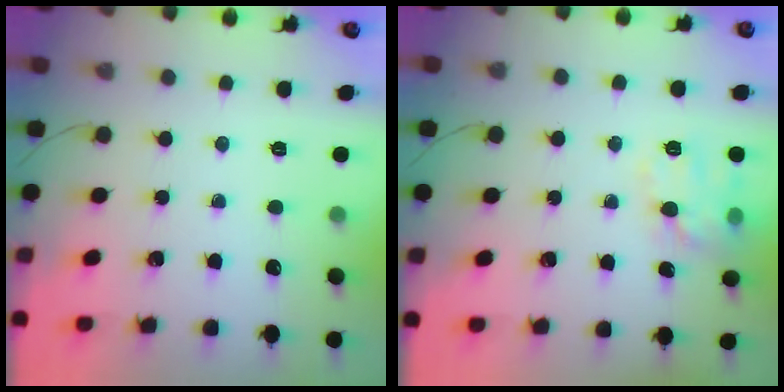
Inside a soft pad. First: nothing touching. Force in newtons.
{"total": 11.9, "press": 11.9, "slide": 0.4}